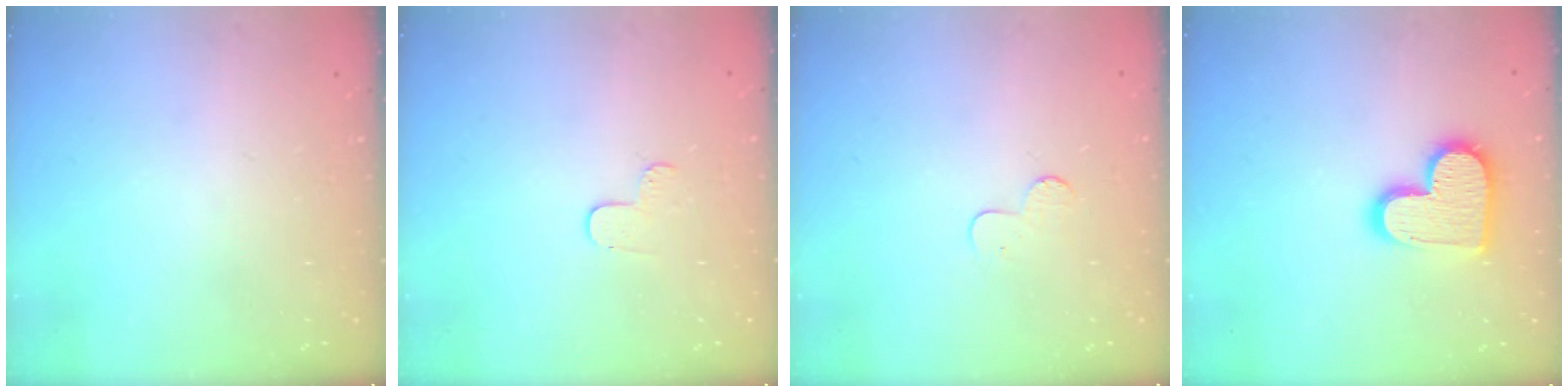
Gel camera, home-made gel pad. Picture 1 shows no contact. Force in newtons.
{"total": 4.1, "press": 4.0, "slide": 0.4}
{"total": 4.4, "press": 4.4, "slide": 0.4}
{"total": 14.0, "press": 13.9, "slide": 0.5}